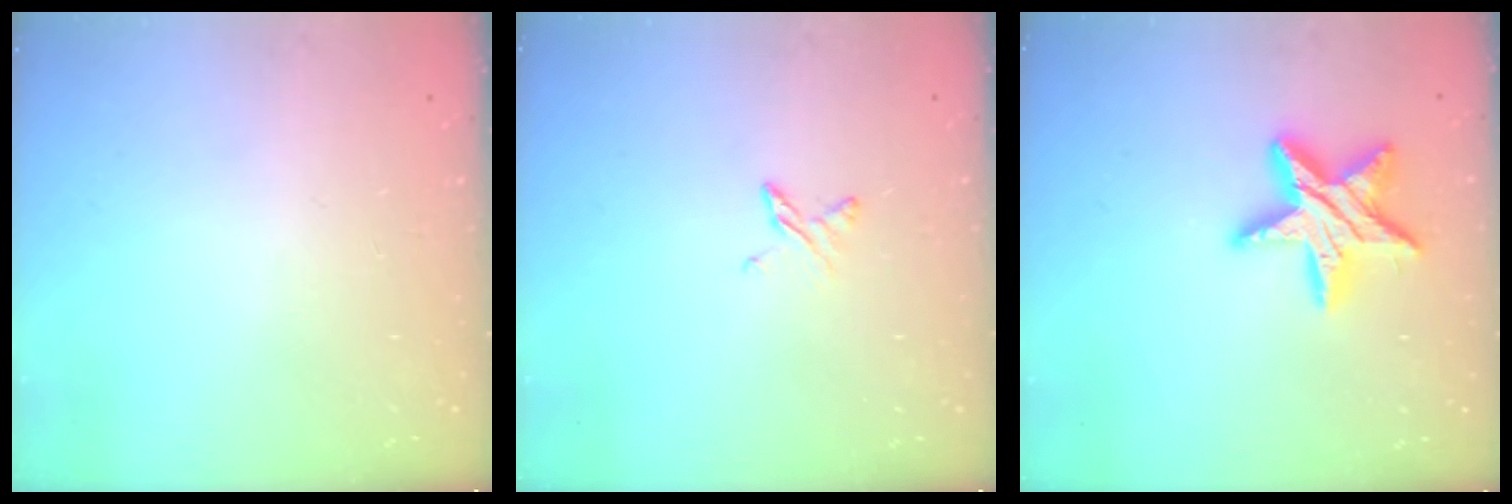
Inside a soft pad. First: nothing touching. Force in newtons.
{"total": 3.5, "press": 3.5, "slide": 0.5}
{"total": 14.7, "press": 14.7, "slide": 0.7}